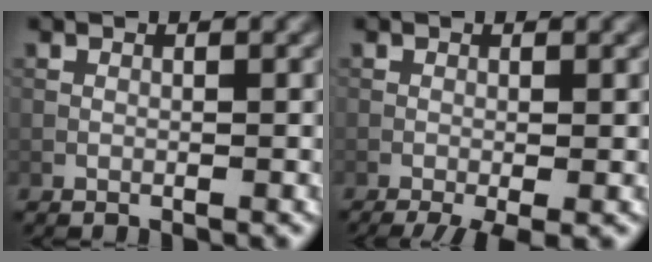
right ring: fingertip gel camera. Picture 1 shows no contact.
{"total": 3.1, "force": [-1.8, 0.5, 2.5], "torque": [-0.042, -0.004, -0.029]}